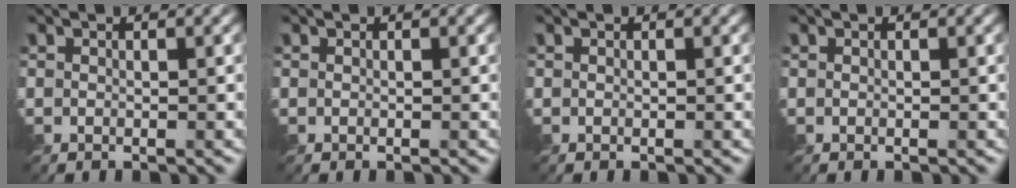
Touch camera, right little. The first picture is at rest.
{"total": 0.0}
{"total": 0.0}
{"total": 0.0}